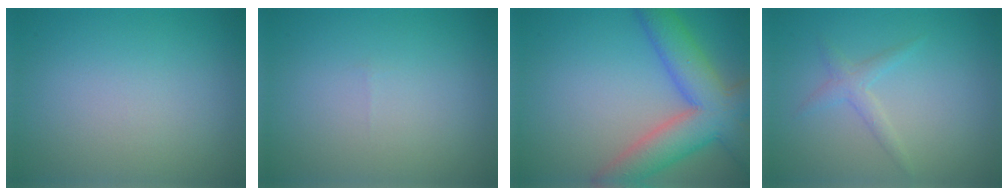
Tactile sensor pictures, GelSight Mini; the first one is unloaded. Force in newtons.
{"total": 0.0}
{"total": 8.3, "press": 8.3, "slide": 0.4}
{"total": 1.4, "press": 1.4, "slide": 0.1}